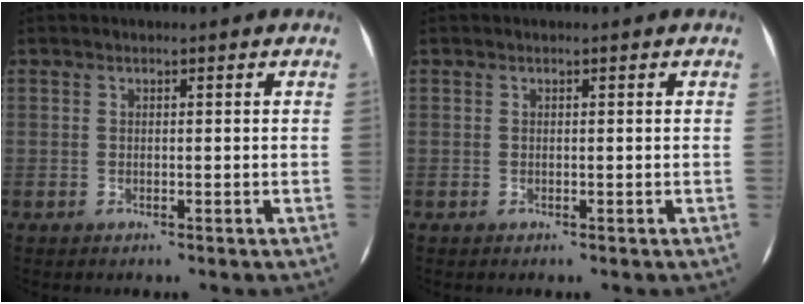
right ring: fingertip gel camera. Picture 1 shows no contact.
{"total": 0.0}